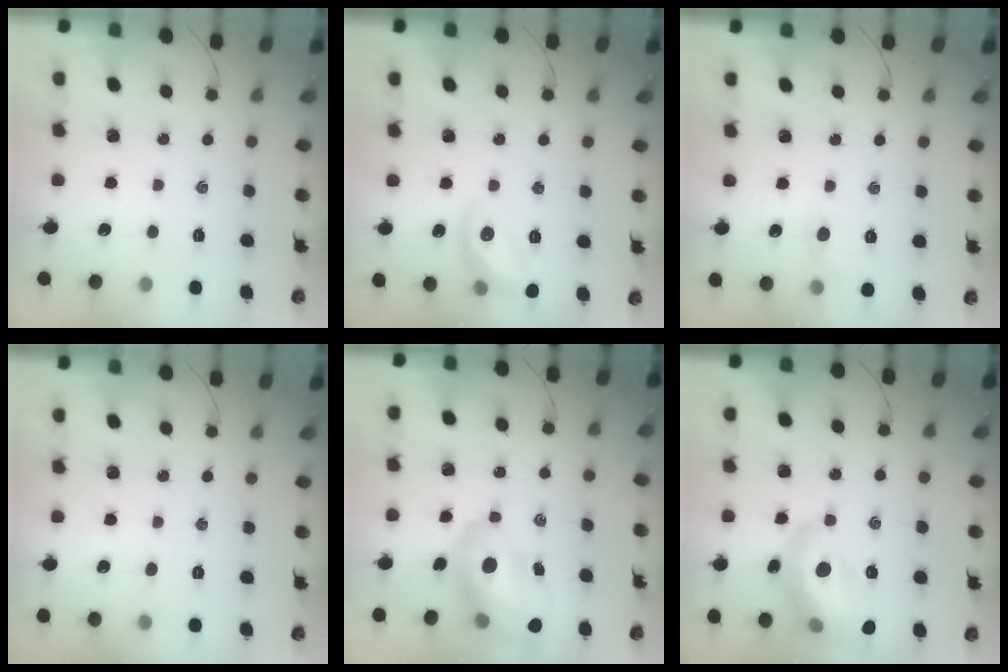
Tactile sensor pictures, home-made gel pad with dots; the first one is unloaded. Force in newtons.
{"total": 11.1, "press": 11.1, "slide": 0.4}
{"total": 4.1, "press": 3.9, "slide": 1.2}
{"total": 2.7, "press": 2.6, "slide": 0.9}
{"total": 15.7, "press": 15.0, "slide": 4.5}
{"total": 16.4, "press": 16.3, "slide": 1.8}